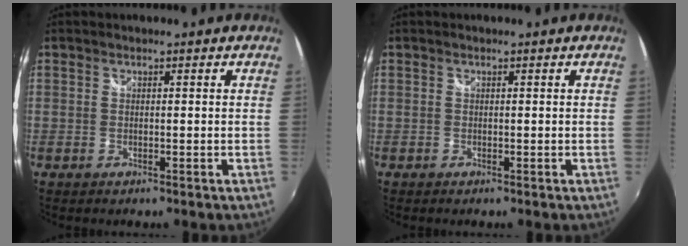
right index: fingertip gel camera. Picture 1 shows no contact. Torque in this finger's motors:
{"motor_torque": [-0.02, -0.01, -0.02, 0.01]}